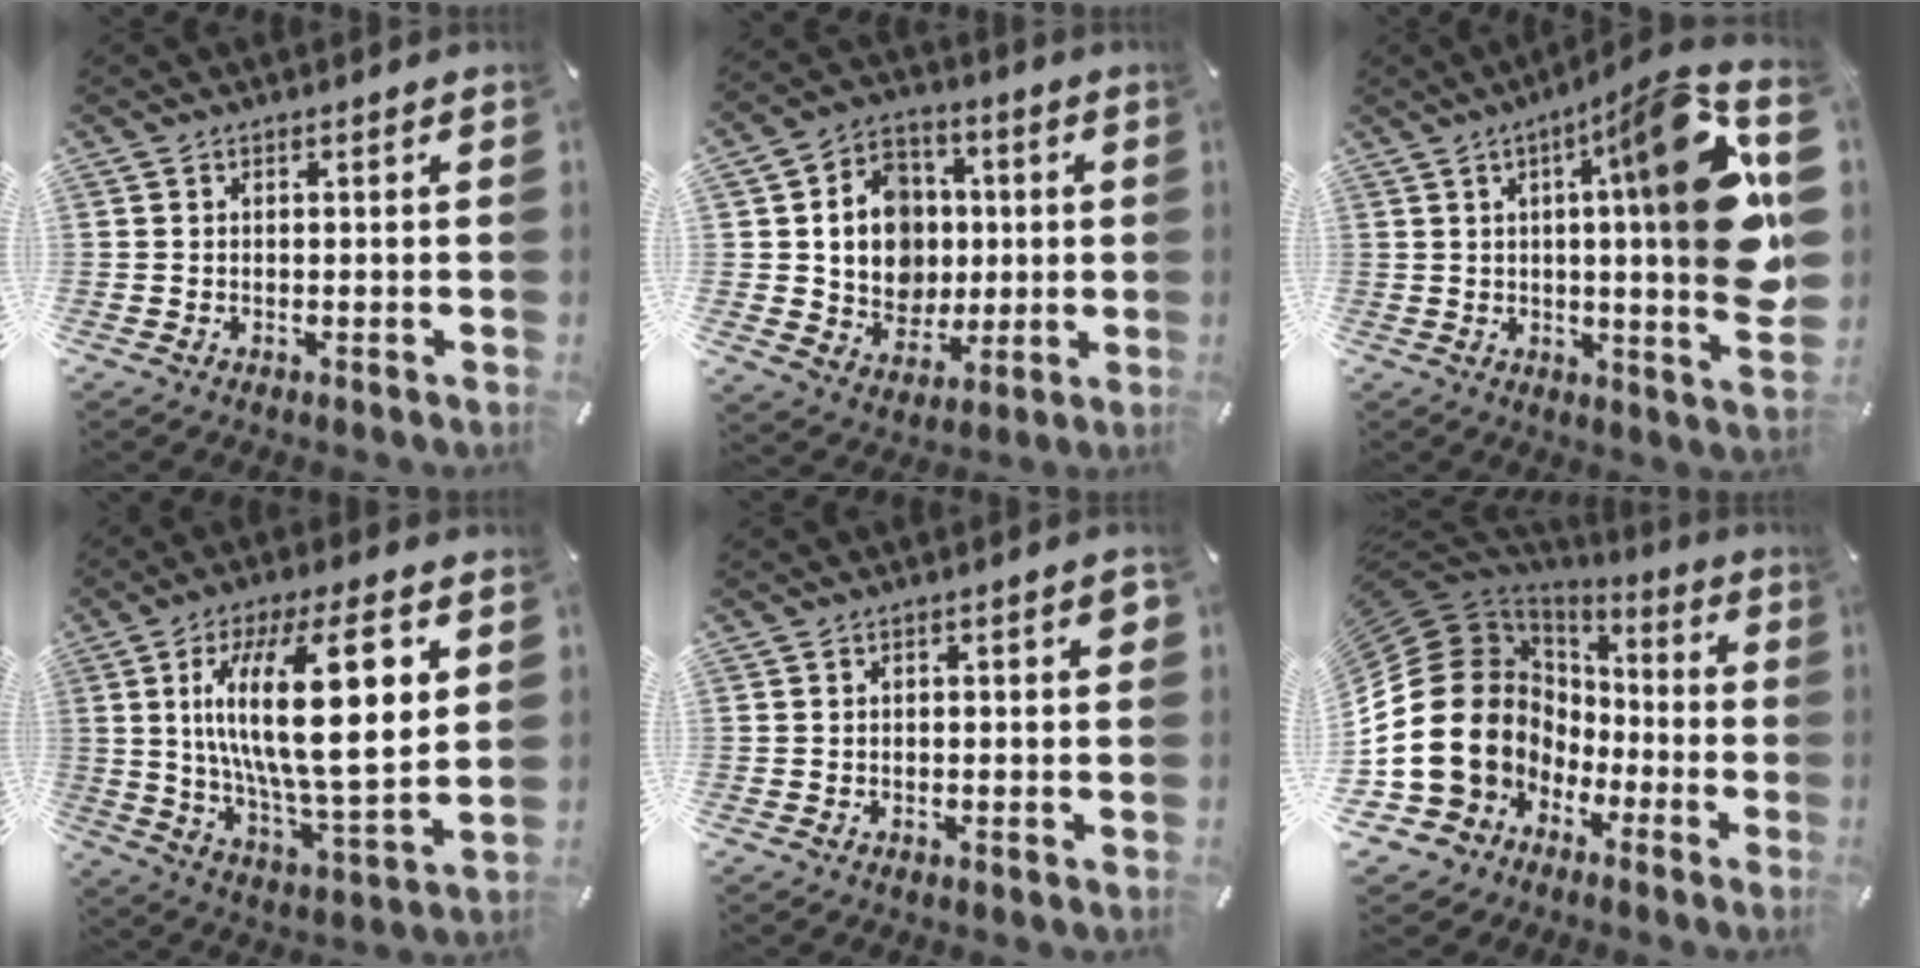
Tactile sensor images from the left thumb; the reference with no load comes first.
{"total": 13.7, "force": [0.7, 12.5, 5.7], "torque": [-0.104, 0.008, 0.023]}
{"total": 25.0, "force": [5.2, 4.2, 24.0], "torque": [-0.338, -0.042, 0.068]}
{"total": 23.1, "force": [7.1, 7.7, 20.5], "torque": [-0.380, -0.023, 0.093]}
{"total": 1.9, "force": [0.0, 0.7, 1.8], "torque": [-0.031, 0.004, -0.002]}
{"total": 21.1, "force": [-1.3, 18.3, 10.5], "torque": [-0.239, -0.016, 0.005]}